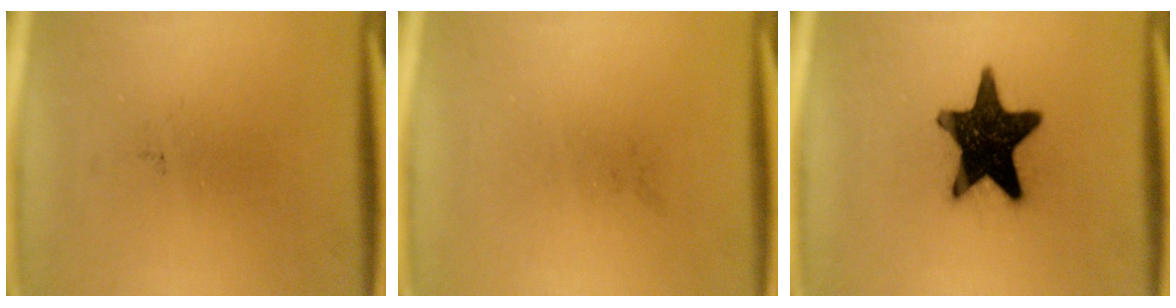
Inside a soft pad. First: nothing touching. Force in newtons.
{"total": 0.0}
{"total": 17.4}